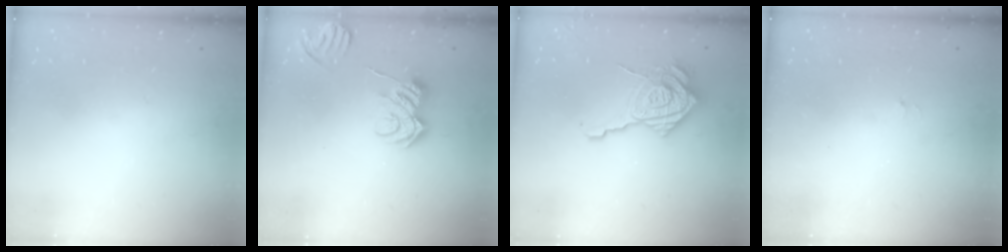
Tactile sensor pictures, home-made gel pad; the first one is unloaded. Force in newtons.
{"total": 8.8, "press": 8.7, "slide": 1.0}
{"total": 17.7, "press": 17.6, "slide": 1.4}
{"total": 2.8, "press": 2.6, "slide": 0.8}